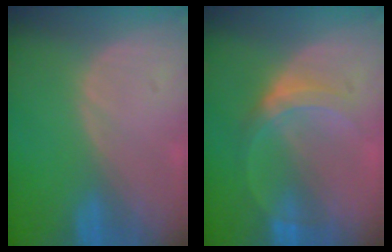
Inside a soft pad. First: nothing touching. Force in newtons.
{"total": 5.1, "press": 4.8, "slide": 1.7}